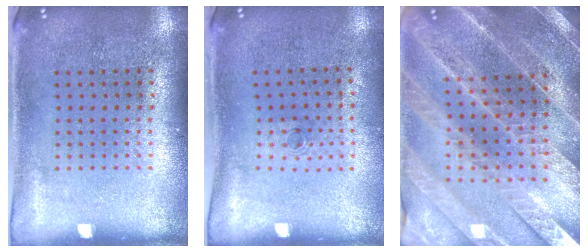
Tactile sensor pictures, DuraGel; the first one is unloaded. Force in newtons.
{"total": 0.6, "press": 0.3, "slide": 0.5}
{"total": 3.2, "press": 3.1, "slide": 0.8}